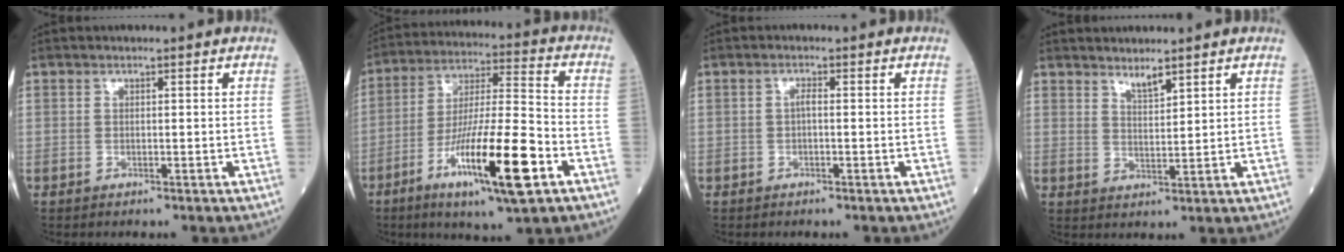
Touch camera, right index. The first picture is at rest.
{"total": 17.1, "force": [-7.5, 1.5, 15.3], "torque": [-0.283, -0.021, -0.128]}
{"total": 0.9, "force": [-0.2, 0.3, 0.8], "torque": [-0.016, 0.003, -0.006]}
{"total": 2.5, "force": [2.2, 0.1, 1.2], "torque": [-0.026, -0.010, 0.046]}